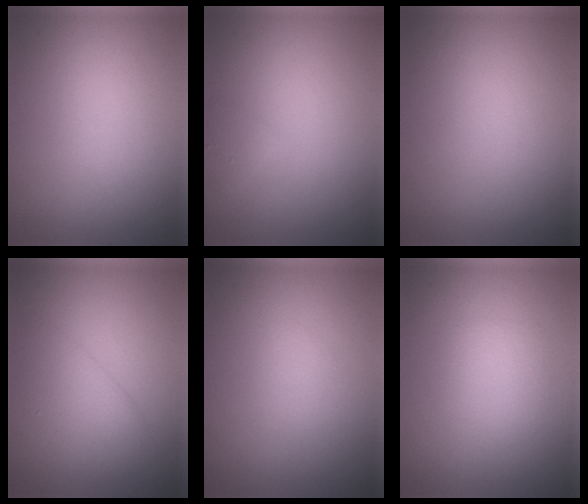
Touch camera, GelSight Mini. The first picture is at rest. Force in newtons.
{"total": 0.9, "press": 0.9, "slide": 0.0}
{"total": 0.0}
{"total": 2.5, "press": 2.5, "slide": 0.3}
{"total": 0.7, "press": 0.7, "slide": 0.1}
{"total": 1.9, "press": 1.9, "slide": 0.1}